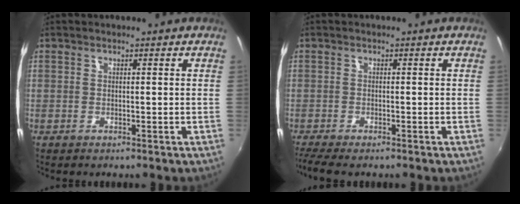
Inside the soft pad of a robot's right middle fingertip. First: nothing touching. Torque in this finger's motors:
{"motor_torque": [0.95, -1.09, 0.08, 0.07]}